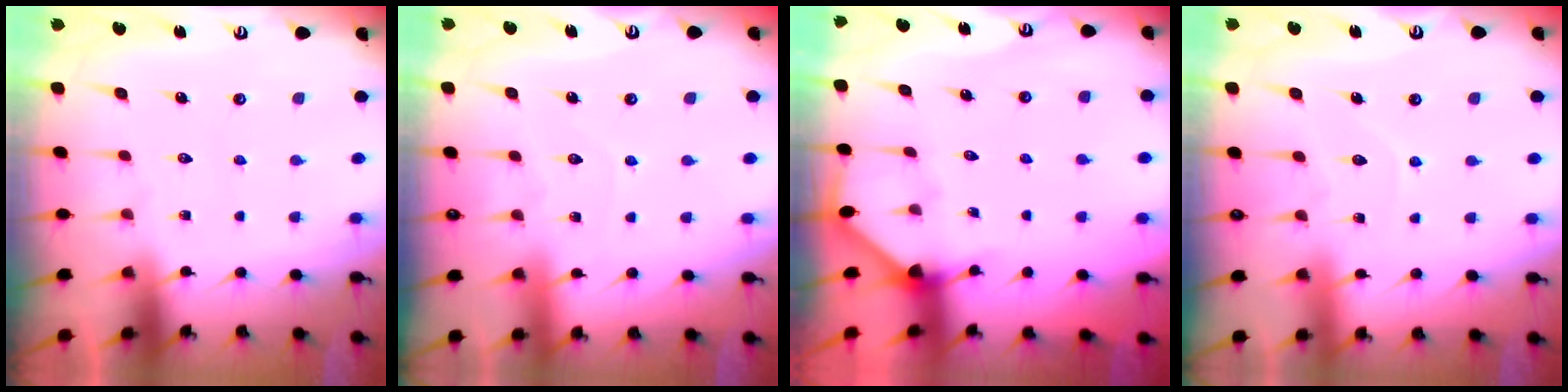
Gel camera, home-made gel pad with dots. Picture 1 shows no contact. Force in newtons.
{"total": 4.0, "press": 3.9, "slide": 0.4}
{"total": 2.6, "press": 2.6, "slide": 0.4}
{"total": 5.0, "press": 5.0, "slide": 0.4}